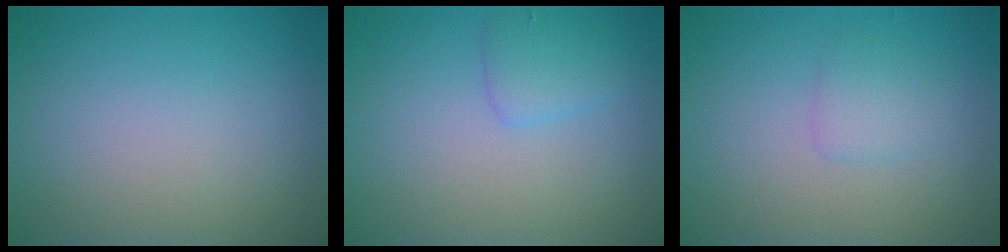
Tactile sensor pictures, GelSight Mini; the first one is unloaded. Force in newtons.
{"total": 1.7, "press": 1.7, "slide": 0.1}
{"total": 1.3, "press": 1.3, "slide": 0.1}